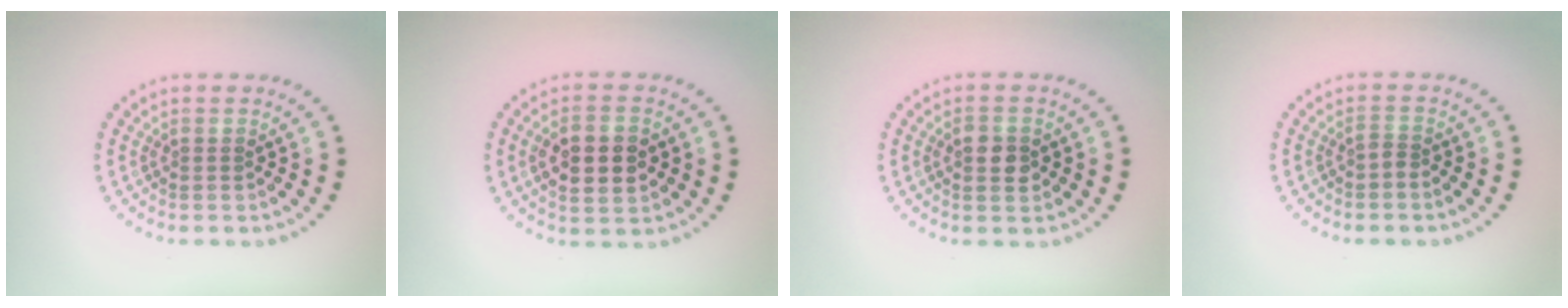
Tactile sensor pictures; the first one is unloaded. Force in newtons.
{"total": 4.9, "press": 4.9, "slide": 0.3}
{"total": 2.0, "press": 2.0, "slide": 0.1}
{"total": 0.7, "press": 0.5, "slide": 0.6}